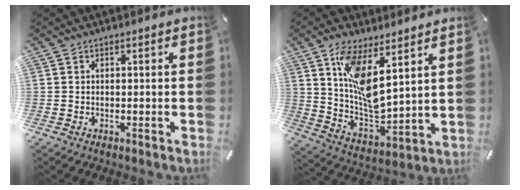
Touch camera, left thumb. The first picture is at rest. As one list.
[{"total": 13.1, "force": [7.5, 5.2, 9.3], "torque": [-0.194, -0.046, 0.135]}]